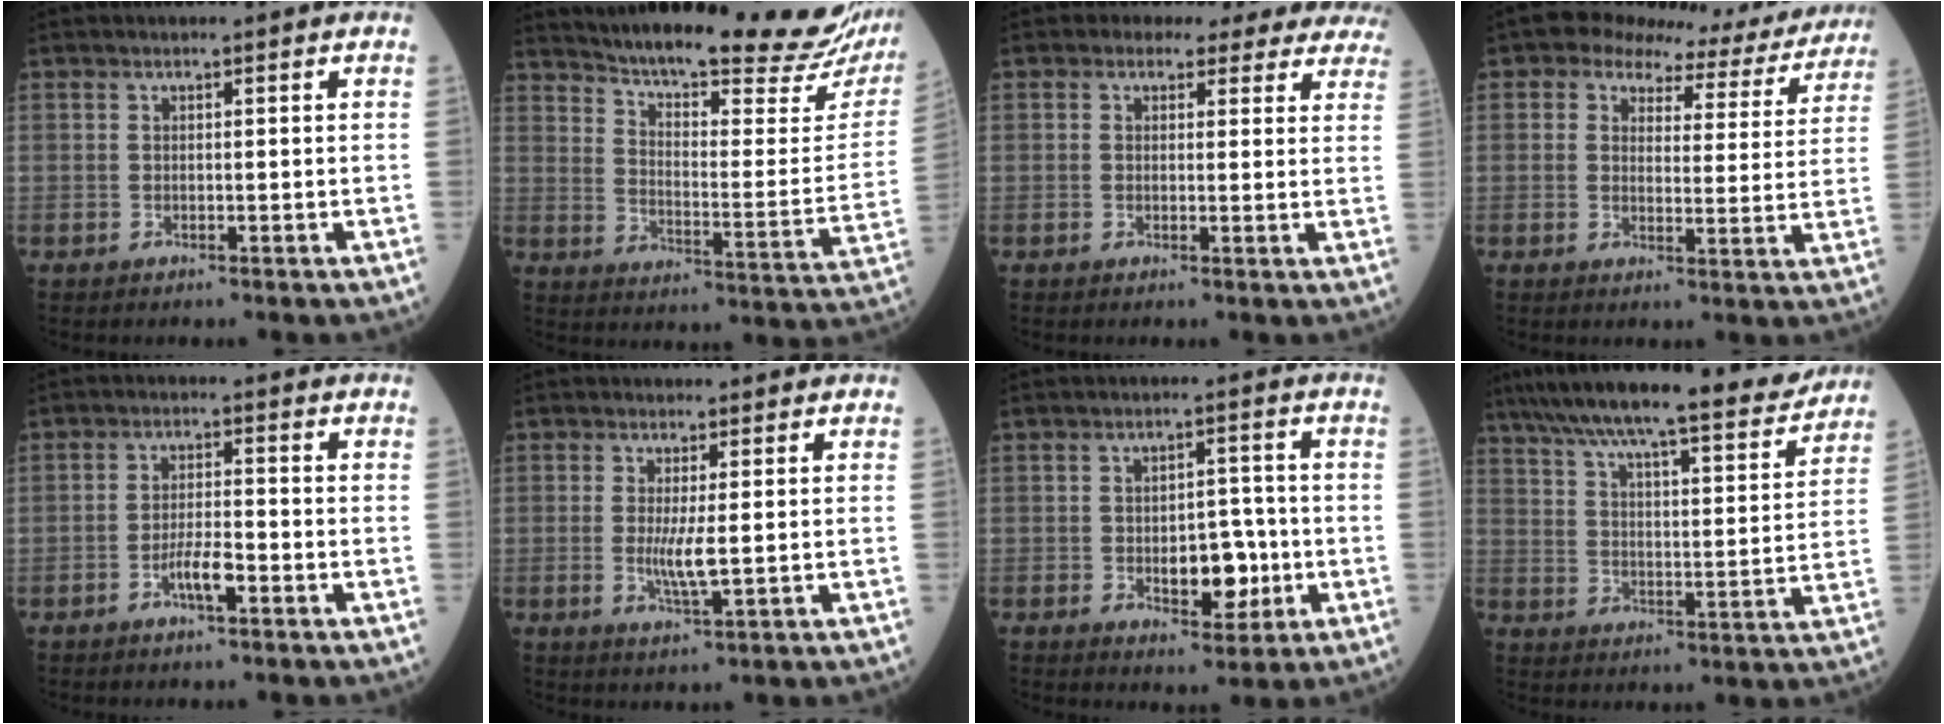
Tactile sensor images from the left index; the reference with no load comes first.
{"total": 28.9, "force": [25.8, 2.7, 12.7], "torque": [-0.197, -0.091, 0.330]}
{"total": 11.8, "force": [10.7, 4.6, 1.6], "torque": [0.016, 0.001, 0.090]}
{"total": 11.2, "force": [10.0, 4.4, 2.5], "torque": [-0.018, 0.008, 0.100]}
{"total": 3.9, "force": [-2.0, 0.7, 3.2], "torque": [-0.064, 0.002, -0.039]}
{"total": 3.8, "force": [0.0, 0.4, 3.7], "torque": [-0.076, -0.007, 0.003]}
{"total": 6.7, "force": [-1.6, 3.5, 5.5], "torque": [-0.078, 0.004, -0.017]}
{"total": 21.6, "force": [18.9, 2.1, 10.2], "torque": [-0.165, -0.002, 0.268]}